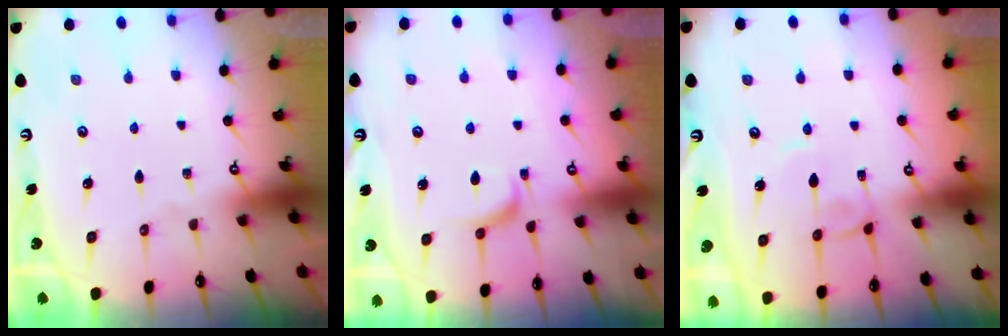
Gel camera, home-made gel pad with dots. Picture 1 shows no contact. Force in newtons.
{"total": 2.2, "press": 2.1, "slide": 0.7}
{"total": 2.6, "press": 2.6, "slide": 0.2}